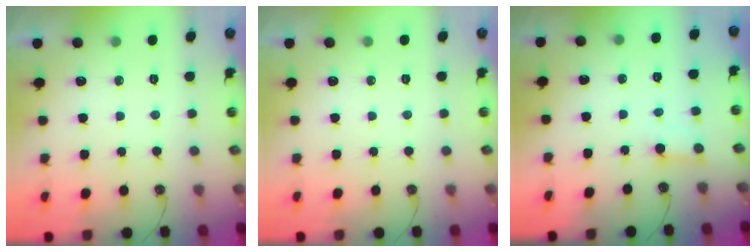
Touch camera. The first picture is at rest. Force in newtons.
{"total": 0.0}
{"total": 2.2, "press": 2.2, "slide": 0.1}